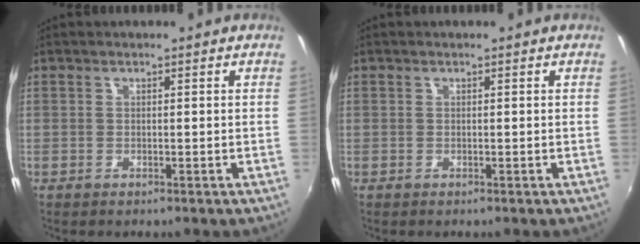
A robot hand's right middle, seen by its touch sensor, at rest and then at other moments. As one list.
[{"total": 0.0}]